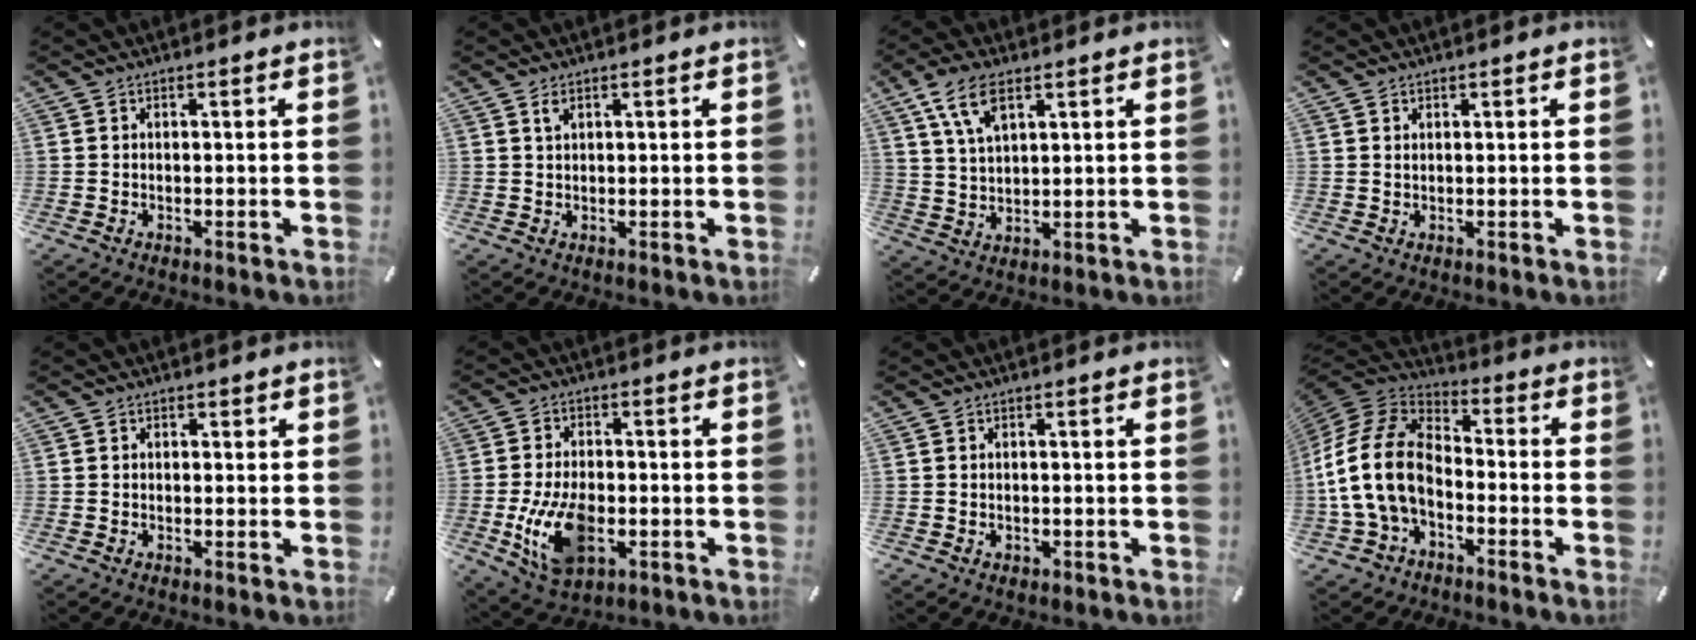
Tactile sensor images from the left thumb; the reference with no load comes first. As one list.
[{"total": 1.4, "force": [0.8, 0.6, 0.9], "torque": [-0.020, 0.000, 0.014]}, {"total": 8.7, "force": [5.0, 3.8, 6.0], "torque": [-0.134, -0.002, 0.092]}, {"total": 0.5, "force": [0.4, 0.2, 0.3], "torque": [-0.005, -0.001, 0.008]}, {"total": 1.0, "force": [0.1, 1.0, 0.2], "torque": [0.004, 0.003, -0.002]}, {"total": 12.6, "force": [-3.0, 7.8, 9.4], "torque": [-0.196, -0.001, -0.051]}, {"total": 0.8, "force": [-0.1, 0.8, 0.3], "torque": [-0.004, 0.004, -0.004]}, {"total": 16.0, "force": [-5.0, 10.8, 10.7], "torque": [-0.230, 0.031, -0.095]}]